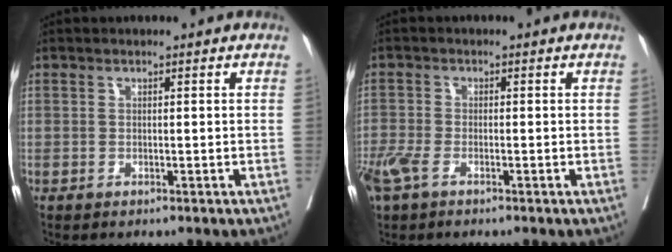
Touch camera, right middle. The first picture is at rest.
{"total": 4.9, "force": [-3.2, 2.0, 3.2], "torque": [-0.081, -0.008, -0.064]}